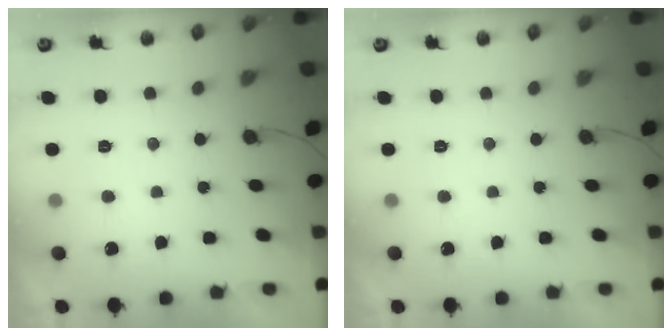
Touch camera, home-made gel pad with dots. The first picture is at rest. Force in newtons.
{"total": 0.0}